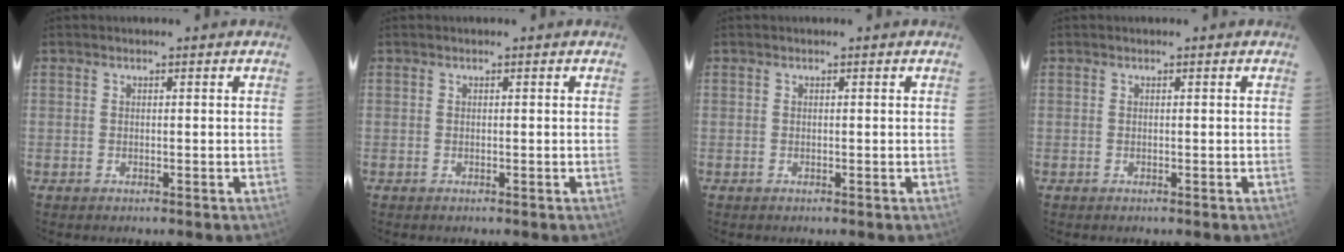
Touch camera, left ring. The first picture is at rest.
{"total": 0.0}
{"total": 0.0}
{"total": 0.0}